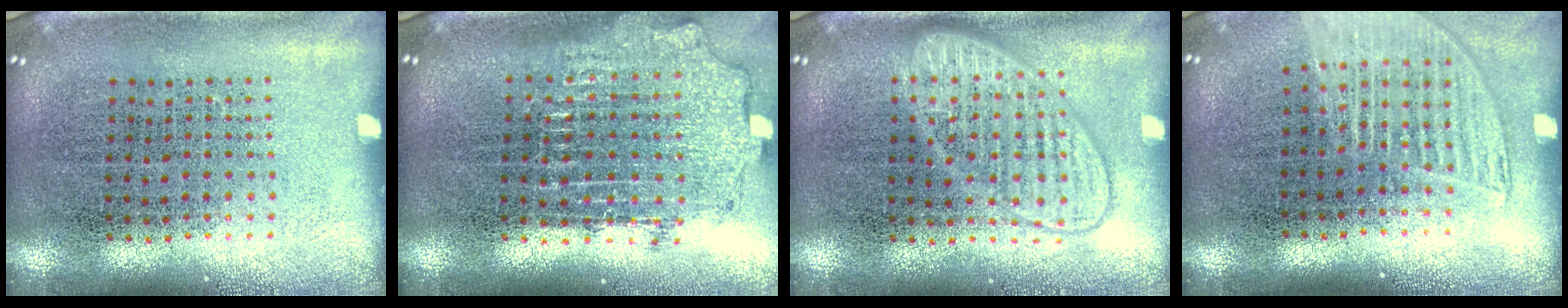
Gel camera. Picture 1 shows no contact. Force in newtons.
{"total": 1.9, "press": 1.5, "slide": 1.2}
{"total": 3.2, "press": 3.1, "slide": 0.5}
{"total": 1.5, "press": 1.3, "slide": 0.7}